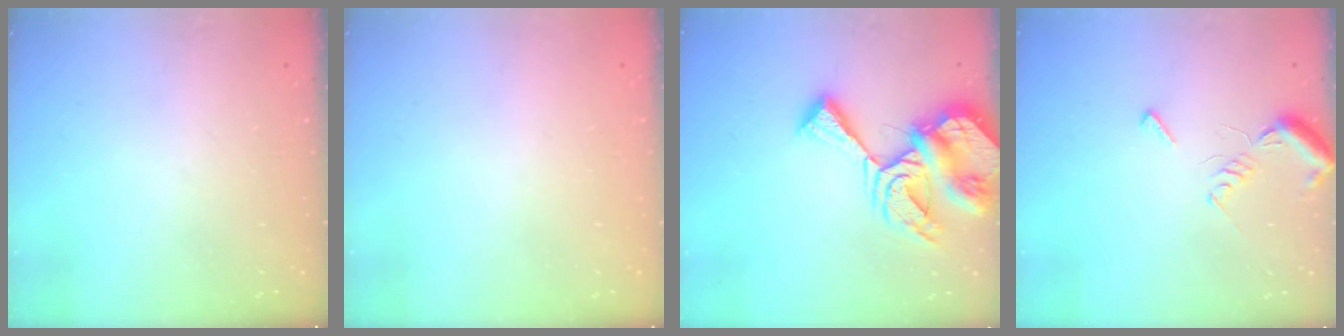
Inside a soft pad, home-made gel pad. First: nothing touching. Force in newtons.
{"total": 1.8, "press": 1.8, "slide": 0.1}
{"total": 14.7, "press": 14.6, "slide": 1.6}
{"total": 7.2, "press": 7.2, "slide": 0.7}